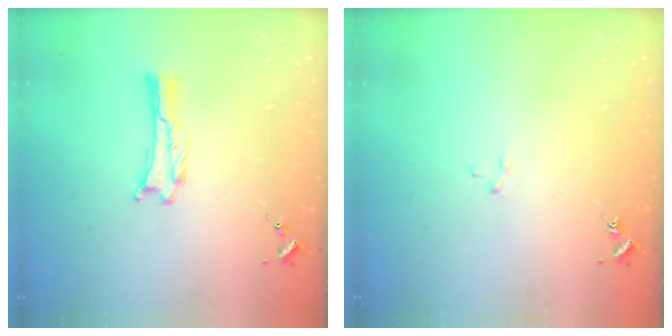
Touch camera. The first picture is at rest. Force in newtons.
{"total": 1.8, "press": 1.8, "slide": 0.1}